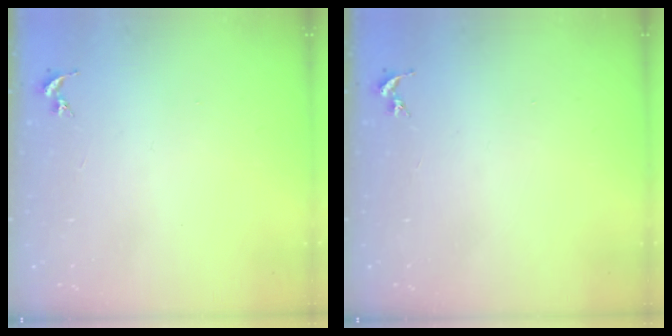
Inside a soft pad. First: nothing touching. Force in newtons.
{"total": 0.0}